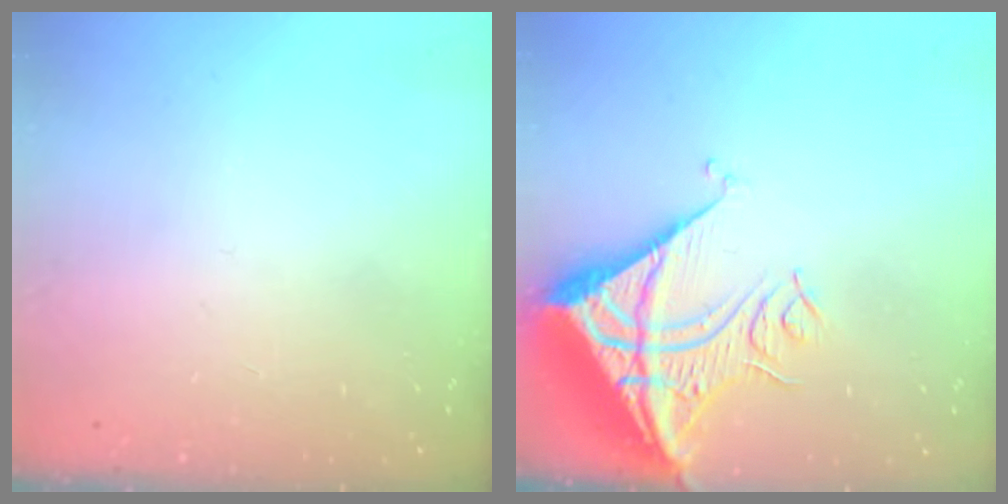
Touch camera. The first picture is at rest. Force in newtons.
{"total": 14.2, "press": 14.1, "slide": 1.9}